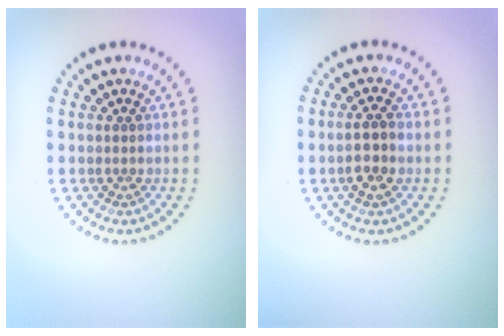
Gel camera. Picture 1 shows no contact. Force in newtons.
{"total": 2.5, "press": 2.4, "slide": 0.8}